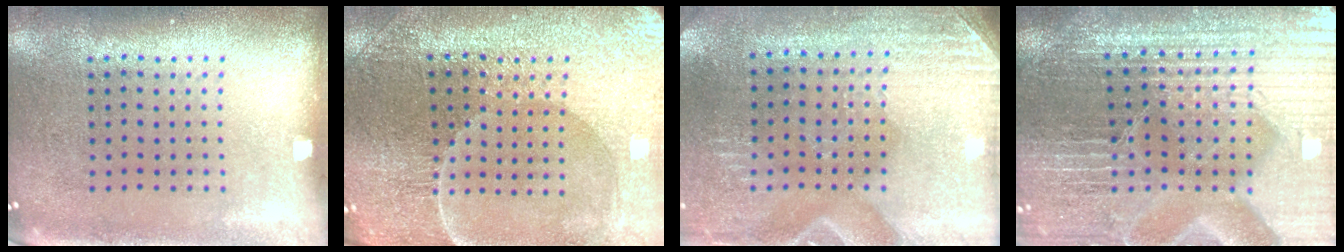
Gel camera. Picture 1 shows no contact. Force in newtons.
{"total": 3.5, "press": 3.5, "slide": 0.3}
{"total": 2.8, "press": 2.6, "slide": 1.0}
{"total": 5.3, "press": 5.0, "slide": 1.8}